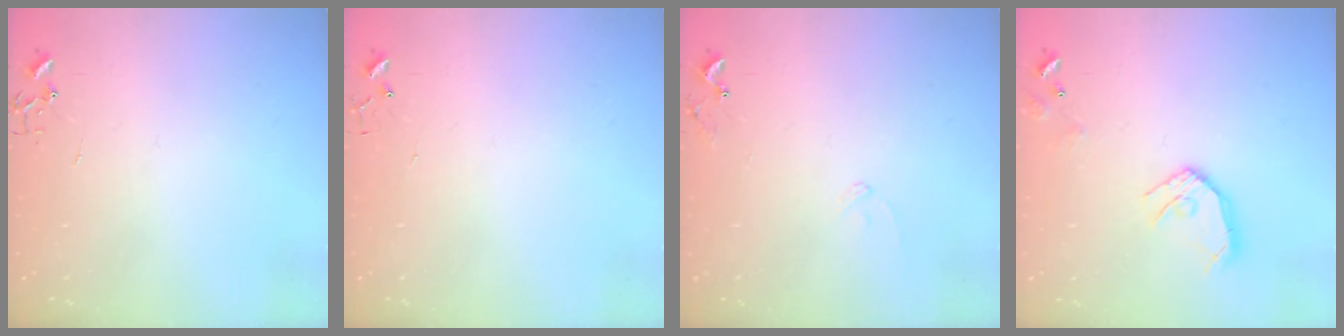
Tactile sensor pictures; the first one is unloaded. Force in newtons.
{"total": 3.8, "press": 3.8, "slide": 0.3}
{"total": 7.8, "press": 7.7, "slide": 0.5}
{"total": 11.7, "press": 11.6, "slide": 1.2}